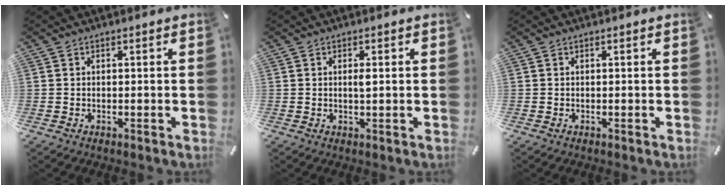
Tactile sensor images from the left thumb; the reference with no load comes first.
{"total": 1.7, "force": [0.3, 0.4, 1.6], "torque": [-0.033, 0.001, 0.003]}
{"total": 0.0}